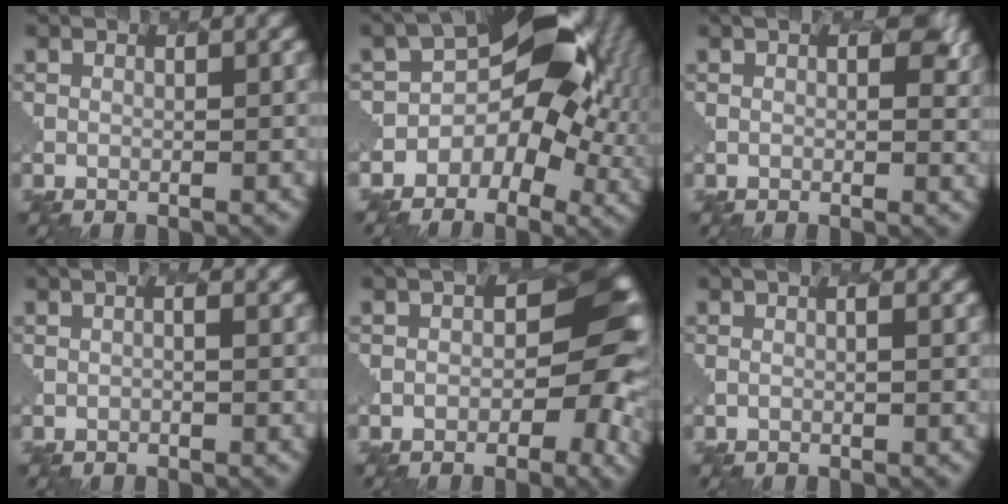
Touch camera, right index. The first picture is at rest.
{"total": 6.7, "force": [-1.0, 5.7, 3.3], "torque": [-0.045, 0.019, -0.044]}
{"total": 1.3, "force": [1.1, 0.4, -0.5], "torque": [0.000, 0.011, -0.002]}
{"total": 0.8, "force": [-0.1, 0.4, 0.7], "torque": [-0.005, 0.006, -0.014]}
{"total": 4.8, "force": [0.1, 3.5, 3.2], "torque": [-0.048, 0.013, -0.033]}
{"total": 0.9, "force": [0.4, 0.3, 0.8], "torque": [-0.002, 0.012, -0.008]}